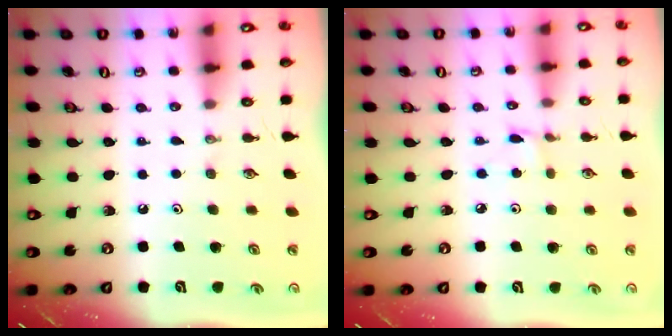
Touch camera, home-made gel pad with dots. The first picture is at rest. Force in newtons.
{"total": 1.2, "press": 1.2, "slide": 0.1}